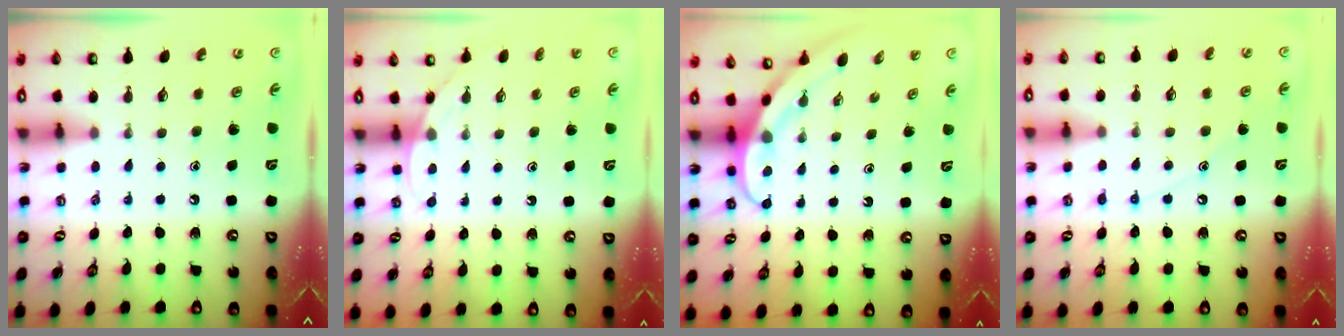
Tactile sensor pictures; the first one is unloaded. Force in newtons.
{"total": 4.7, "press": 4.7, "slide": 0.2}
{"total": 3.8, "press": 3.8, "slide": 0.3}
{"total": 7.1, "press": 7.1, "slide": 0.7}